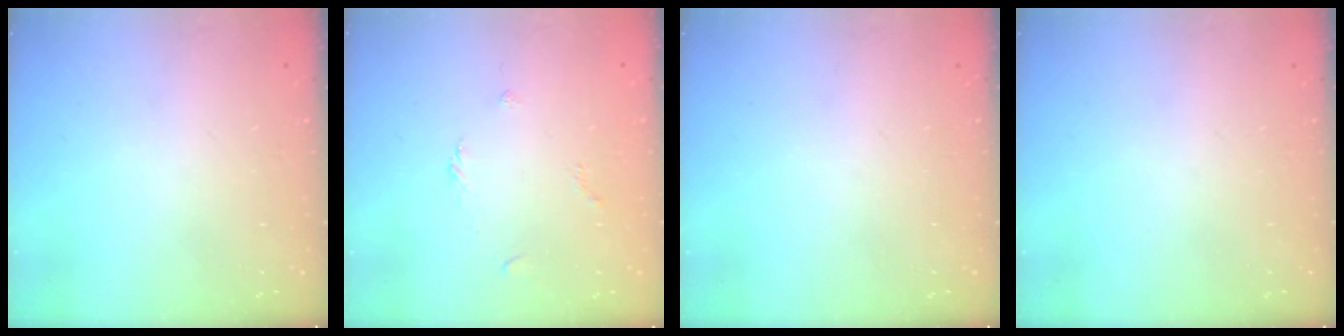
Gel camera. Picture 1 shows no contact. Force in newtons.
{"total": 2.0, "press": 1.9, "slide": 0.6}
{"total": 0.0}
{"total": 0.0}